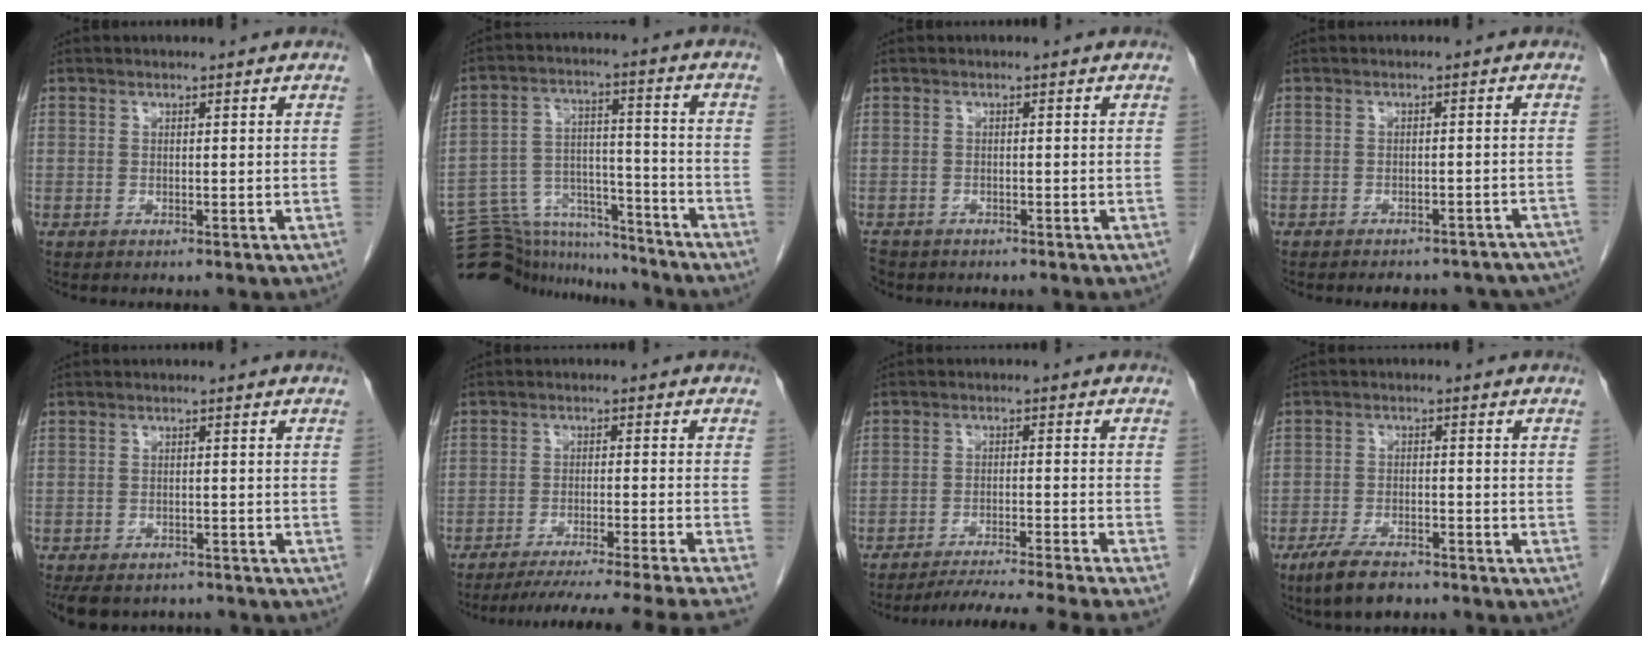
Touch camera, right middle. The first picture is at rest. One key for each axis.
{"total": 16.7, "fx": -16.0, "fy": 4.1, "fz": 2.0, "tx": -0.049, "ty": 0.048, "tz": -0.246}
{"total": 3.2, "fx": -2.7, "fy": 1.7, "fz": 0.7, "tx": -0.012, "ty": -0.003, "tz": -0.042}
{"total": 14.1, "fx": -12.8, "fy": 4.9, "fz": 3.5, "tx": -0.049, "ty": 0.011, "tz": -0.129}
{"total": 9.2, "fx": -7.6, "fy": 4.3, "fz": 2.9, "tx": -0.053, "ty": -0.003, "tz": -0.098}
{"total": 17.8, "fx": -16.0, "fy": -2.9, "fz": 7.3, "tx": -0.084, "ty": -0.047, "tz": -0.225}
{"total": 13.1, "fx": -11.8, "fy": -2.6, "fz": 4.9, "tx": -0.051, "ty": -0.027, "tz": -0.176}
{"total": 6.7, "fx": -5.1, "fy": 2.1, "fz": 3.9, "tx": -0.078, "ty": -0.009, "tz": -0.087}